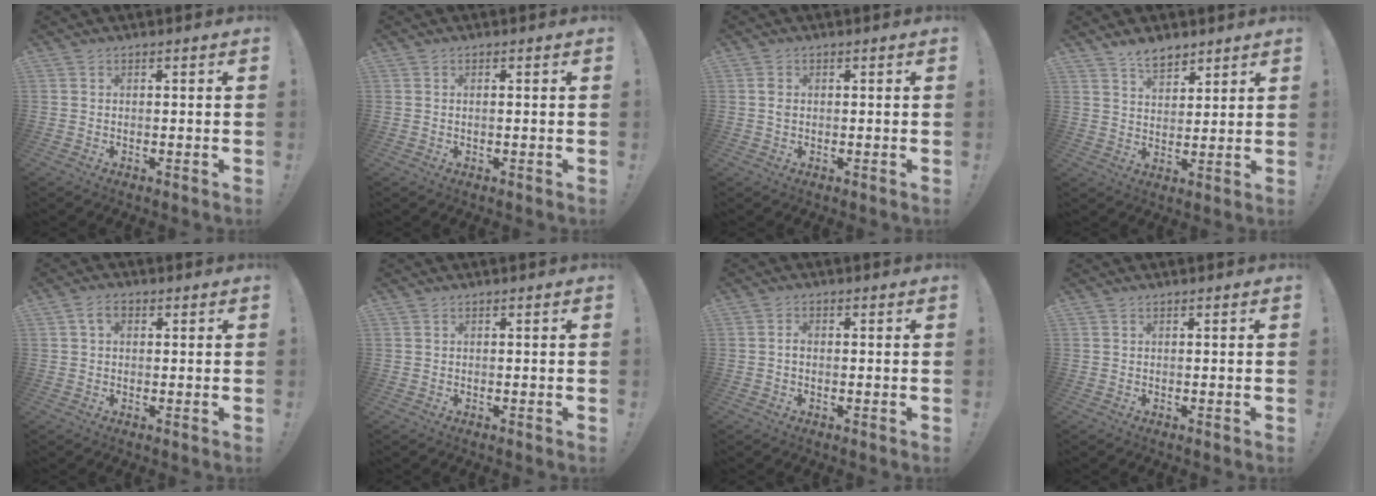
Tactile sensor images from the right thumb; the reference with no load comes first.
{"total": 0.8, "force": [0.0, -0.1, 0.8], "torque": [-0.022, 0.004, 0.000]}
{"total": 1.4, "force": [0.1, 1.0, 0.9], "torque": [-0.025, 0.007, 0.003]}
{"total": 6.7, "force": [5.2, 3.4, 2.7], "torque": [-0.043, -0.026, 0.096]}
{"total": 3.7, "force": [1.2, 2.3, 2.6], "torque": [-0.046, 0.006, 0.021]}
{"total": 0.0}
{"total": 1.0, "force": [-0.4, 0.8, 0.6], "torque": [-0.020, 0.007, -0.005]}
{"total": 0.0}